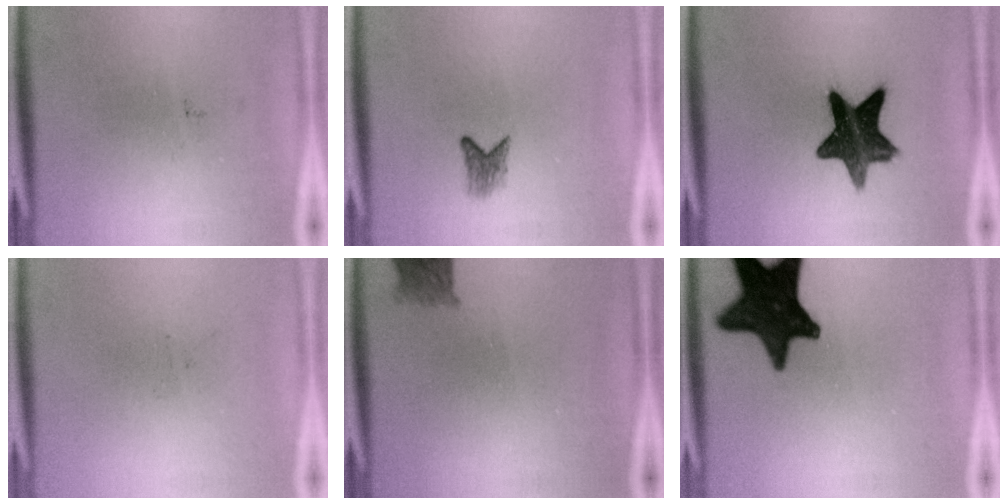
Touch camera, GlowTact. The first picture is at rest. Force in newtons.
{"total": 1.8}
{"total": 12.8}
{"total": 0.0}
{"total": 2.8}
{"total": 16.8}